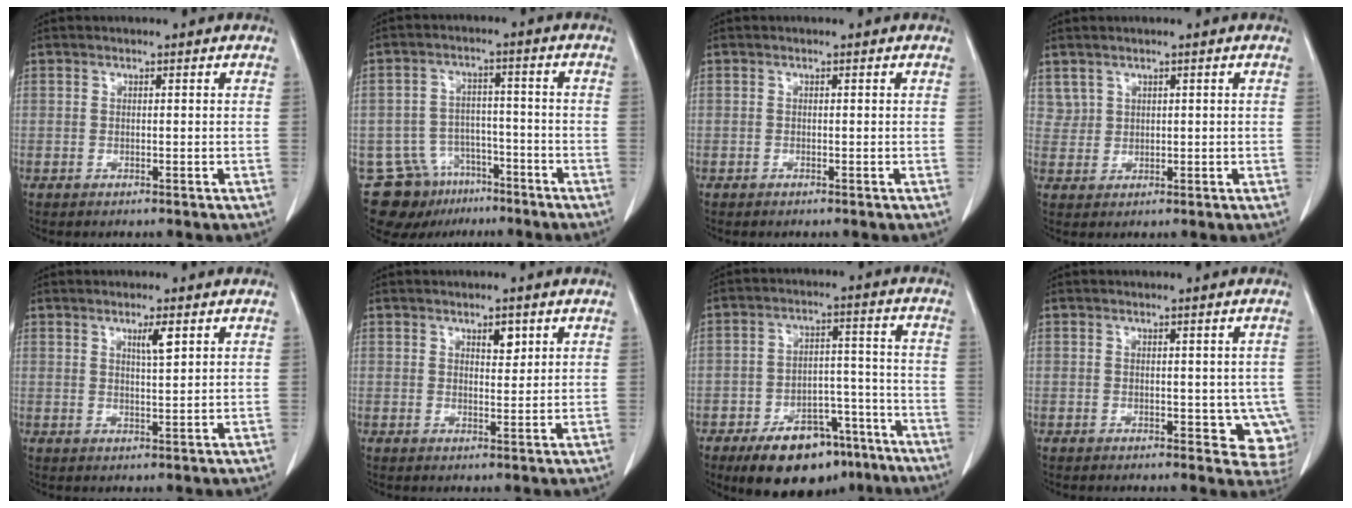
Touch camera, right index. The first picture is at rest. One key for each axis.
{"total": 11.4, "fx": -8.1, "fy": 7.7, "fz": 2.5, "tx": -0.051, "ty": 0.029, "tz": -0.121}
{"total": 0.0}
{"total": 2.3, "fx": 1.5, "fy": 1.7, "fz": 0.0, "tx": 0.014, "ty": 0.007, "tz": 0.027}
{"total": 2.9, "fx": 1.5, "fy": 0.2, "fz": 2.4, "tx": -0.044, "ty": -0.003, "tz": 0.026}
{"total": 2.5, "fx": 1.4, "fy": 1.1, "fz": 1.7, "tx": -0.025, "ty": -0.004, "tz": 0.024}
{"total": 14.6, "fx": -10.1, "fy": 7.2, "fz": 7.7, "tx": -0.097, "ty": 0.031, "tz": -0.152}
{"total": 5.8, "fx": -0.5, "fy": 3.6, "fz": 4.5, "tx": -0.021, "ty": -0.002, "tz": 0.000}